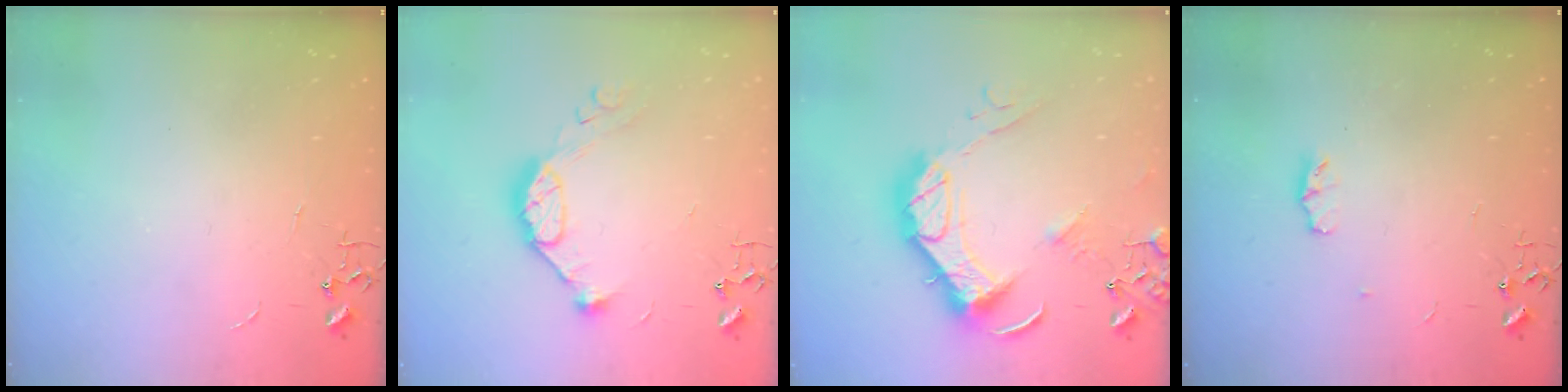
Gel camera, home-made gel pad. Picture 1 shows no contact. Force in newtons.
{"total": 11.8, "press": 11.7, "slide": 1.0}
{"total": 19.2, "press": 19.0, "slide": 2.3}
{"total": 4.4, "press": 4.4, "slide": 0.7}